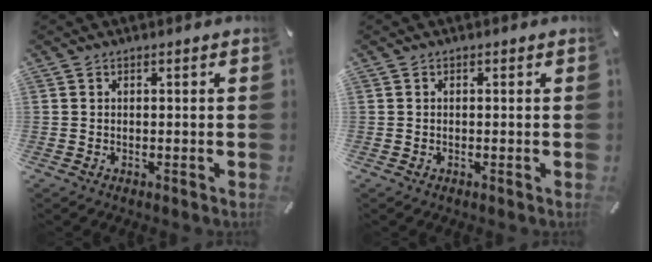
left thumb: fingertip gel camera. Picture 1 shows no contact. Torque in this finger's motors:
{"motor_torque": [-0.21, -0.11, -0.10, 0.02, -0.01]}